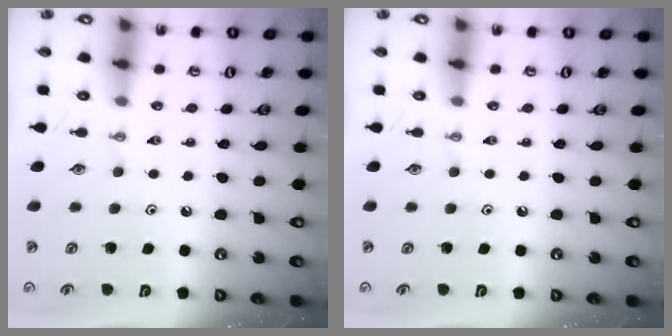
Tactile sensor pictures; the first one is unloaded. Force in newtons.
{"total": 0.0}